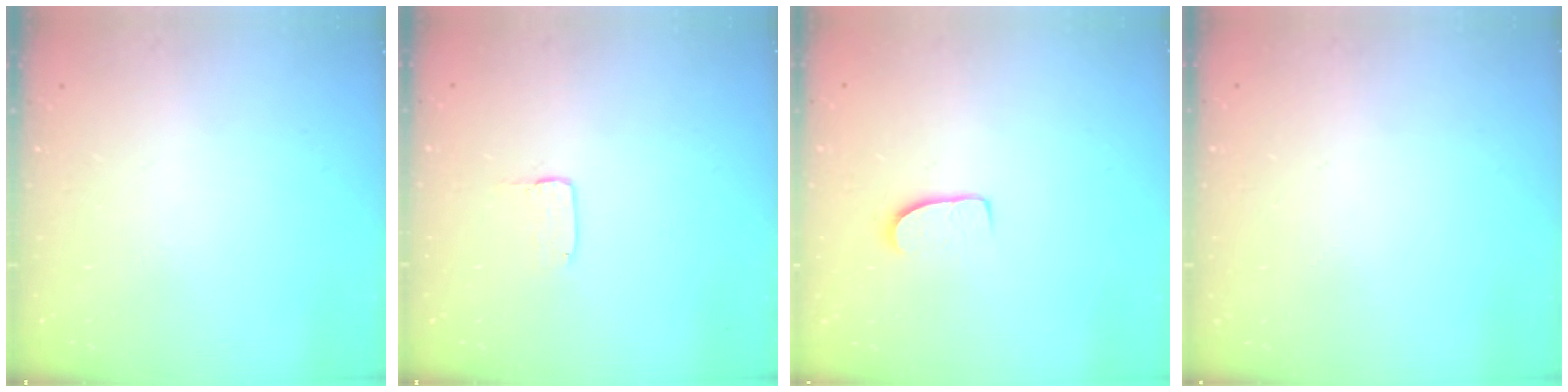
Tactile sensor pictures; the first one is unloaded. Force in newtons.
{"total": 2.0, "press": 2.0, "slide": 0.0}
{"total": 7.7, "press": 7.6, "slide": 0.7}
{"total": 0.7, "press": 0.6, "slide": 0.3}